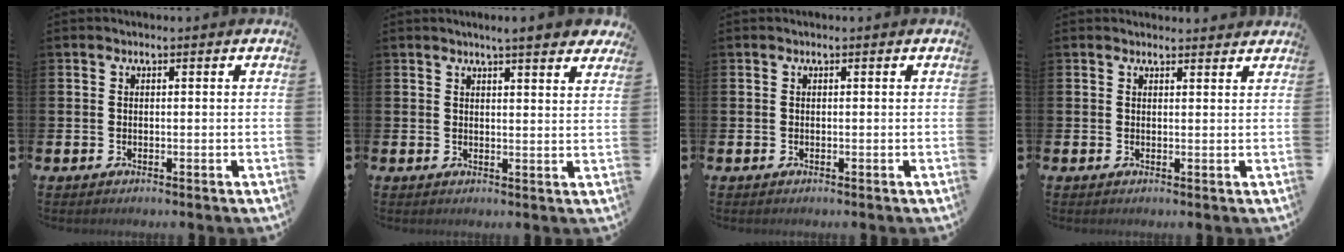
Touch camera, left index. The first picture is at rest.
{"total": 4.2, "force": [4.0, 0.0, 1.5], "torque": [-0.015, -0.022, 0.065]}
{"total": 0.0}
{"total": 1.5, "force": [1.5, 0.2, 0.0], "torque": [0.011, -0.011, 0.025]}